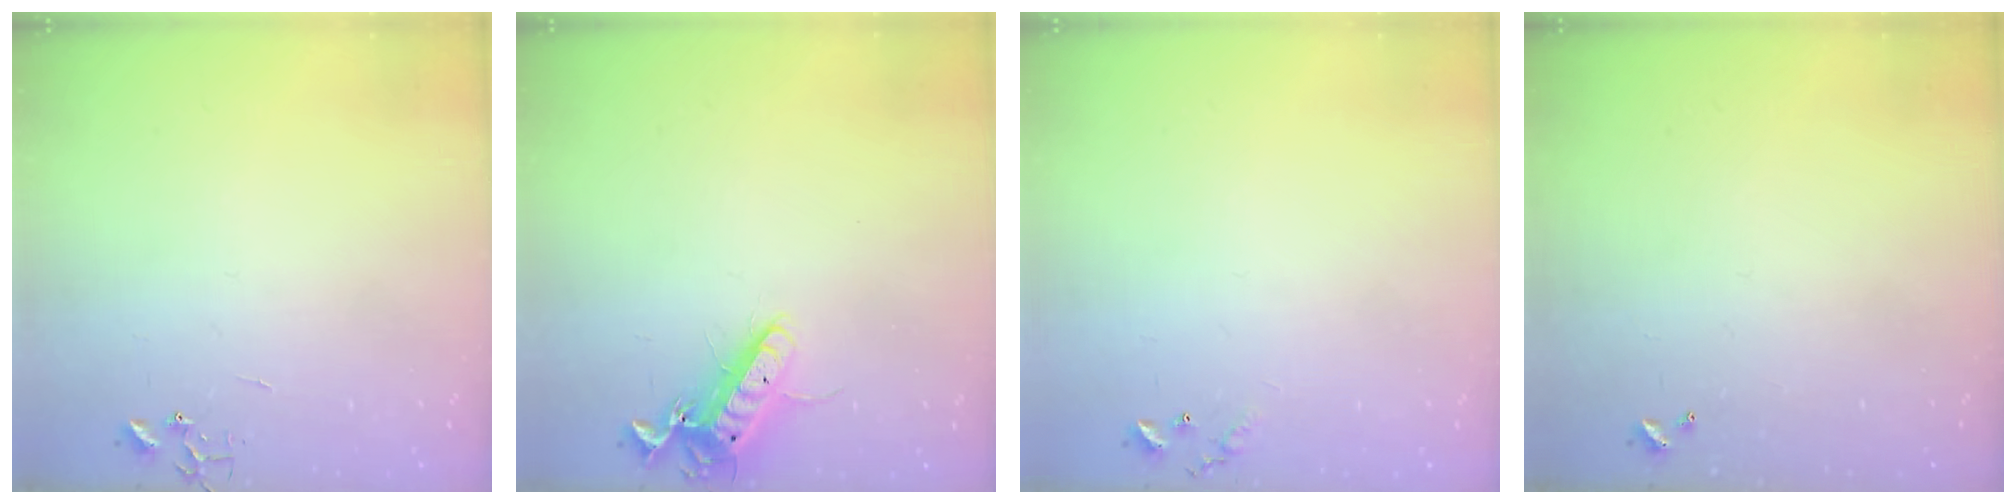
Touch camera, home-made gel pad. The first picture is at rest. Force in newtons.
{"total": 12.5, "press": 12.5, "slide": 1.1}
{"total": 6.6, "press": 6.6, "slide": 0.5}
{"total": 0.0}